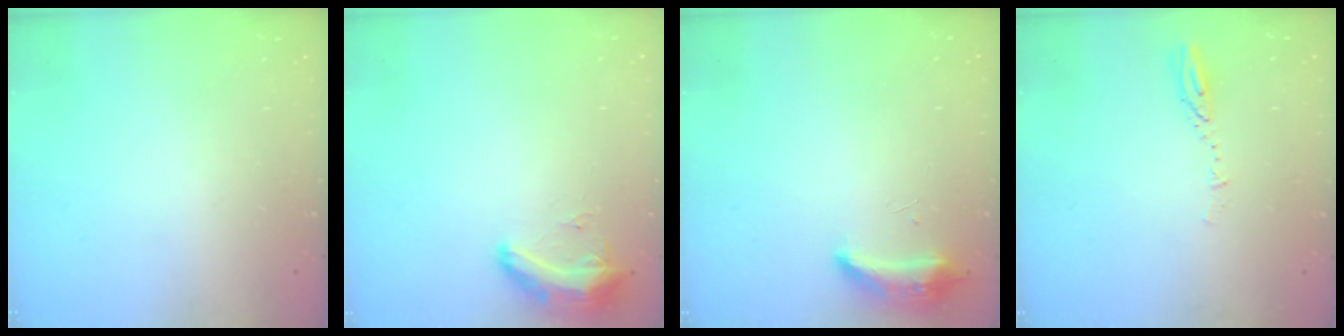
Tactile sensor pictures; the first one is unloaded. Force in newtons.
{"total": 14.6, "press": 10.5, "slide": 10.2}
{"total": 8.5, "press": 8.4, "slide": 1.6}
{"total": 3.1, "press": 3.1, "slide": 0.4}